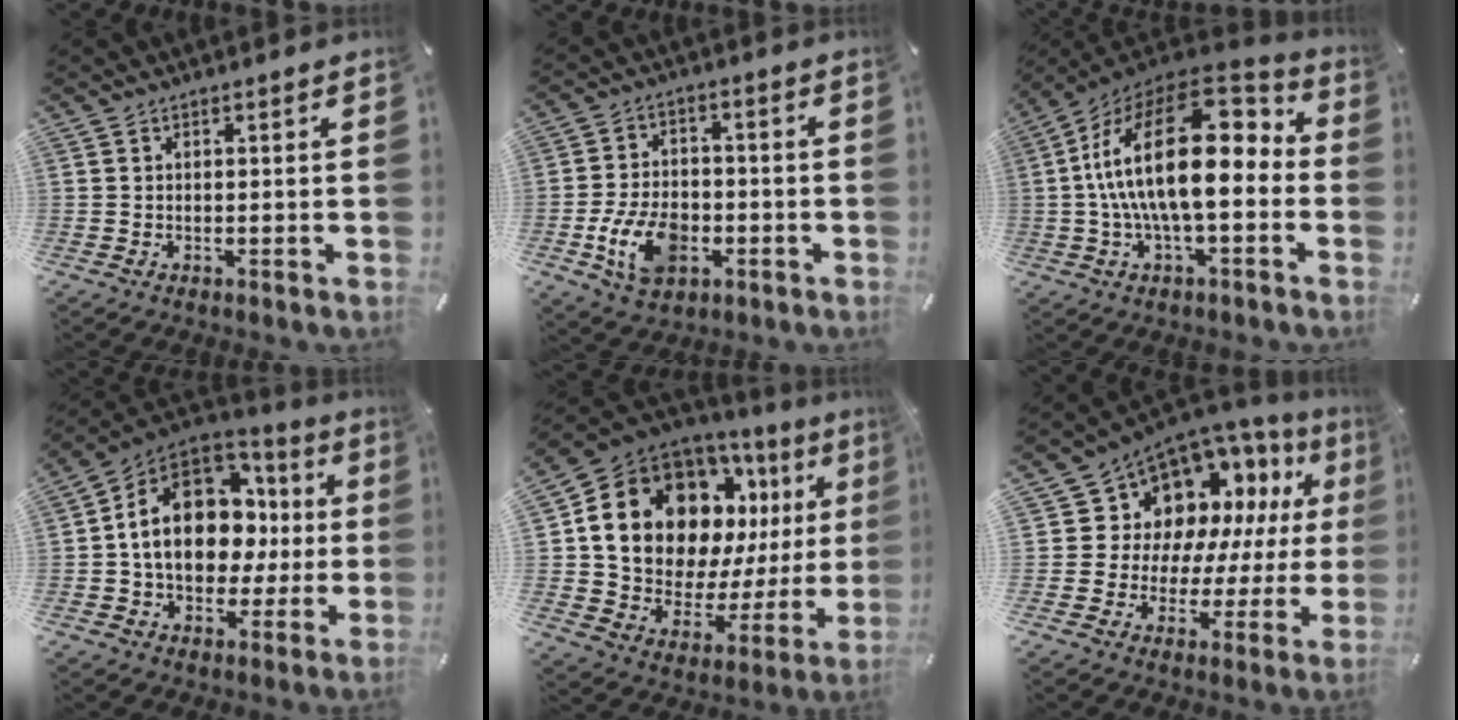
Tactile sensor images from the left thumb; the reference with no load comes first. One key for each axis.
{"total": 12.0, "fx": -3.9, "fy": 8.2, "fz": 7.8, "tx": -0.158, "ty": 0.008, "tz": -0.066}
{"total": 23.1, "fx": 1.6, "fy": 10.6, "fz": 20.5, "tx": -0.398, "ty": -0.016, "tz": 0.025}
{"total": 17.4, "fx": 1.7, "fy": 13.5, "fz": 10.9, "tx": -0.195, "ty": -0.010, "tz": 0.031}
{"total": 19.7, "fx": 9.0, "fy": 13.7, "fz": 11.0, "tx": -0.187, "ty": -0.067, "tz": 0.170}
{"total": 11.5, "fx": 6.1, "fy": 9.2, "fz": 3.2, "tx": -0.065, "ty": -0.068, "tz": 0.116}